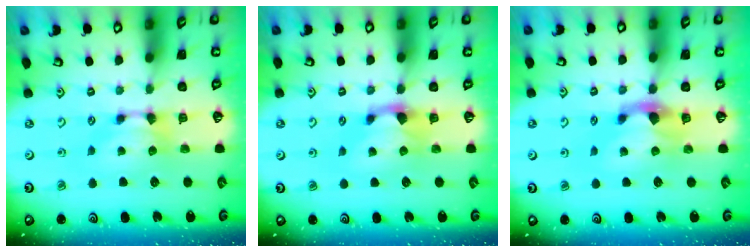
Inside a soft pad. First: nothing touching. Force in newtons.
{"total": 1.1, "press": 0.1, "slide": 1.1}
{"total": 1.9, "press": 1.3, "slide": 1.4}